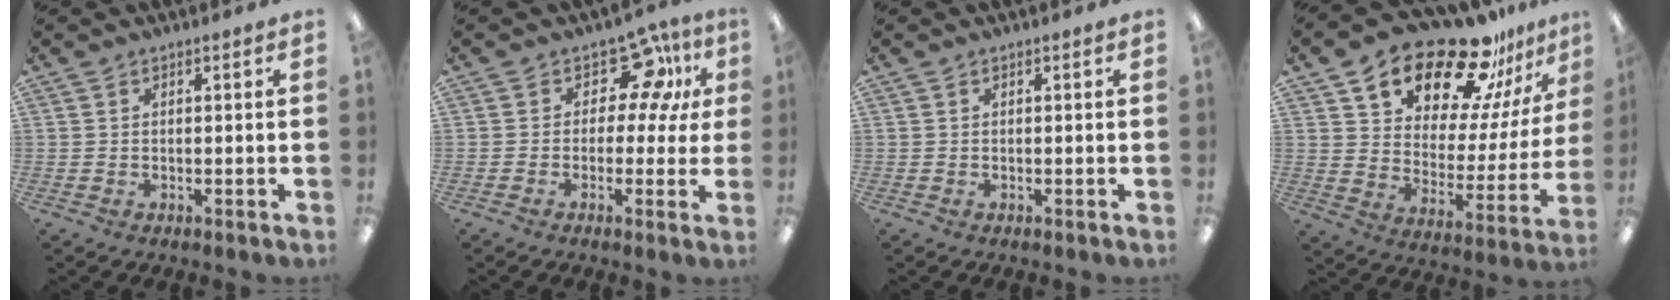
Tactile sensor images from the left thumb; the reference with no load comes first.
{"total": 10.6, "force": [5.4, 6.4, 6.4], "torque": [-0.098, -0.029, 0.096]}
{"total": 0.0}
{"total": 20.9, "force": [17.2, 8.6, 8.2], "torque": [-0.130, -0.132, 0.293]}